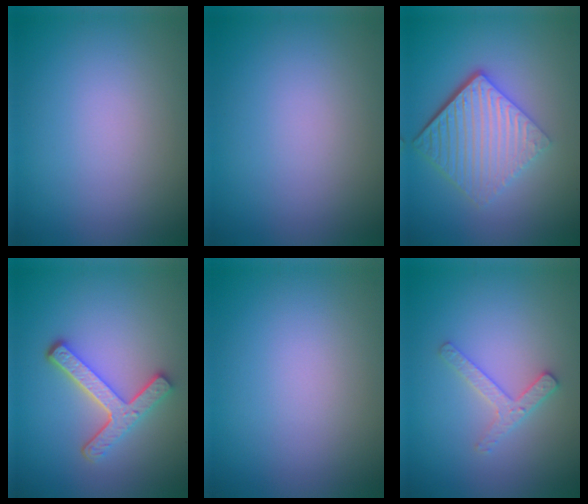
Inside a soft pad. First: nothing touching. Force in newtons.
{"total": 0.0}
{"total": 6.7, "press": 4.4, "slide": 5.1}
{"total": 4.7, "press": 3.4, "slide": 3.2}
{"total": 0.0}
{"total": 2.3, "press": 2.2, "slide": 0.4}